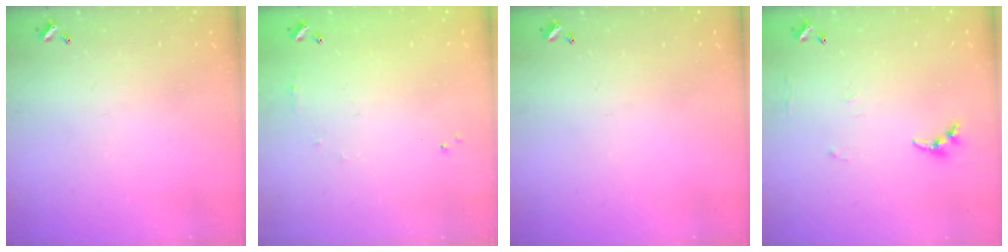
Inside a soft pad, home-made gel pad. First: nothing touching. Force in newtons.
{"total": 4.7, "press": 4.7, "slide": 0.7}
{"total": 0.0}
{"total": 5.2, "press": 5.2, "slide": 0.5}